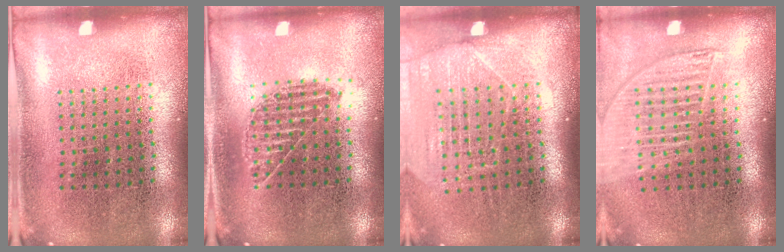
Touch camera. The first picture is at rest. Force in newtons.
{"total": 1.0, "press": 0.9, "slide": 0.3}
{"total": 1.7, "press": 1.5, "slide": 0.8}
{"total": 1.5, "press": 1.3, "slide": 0.7}